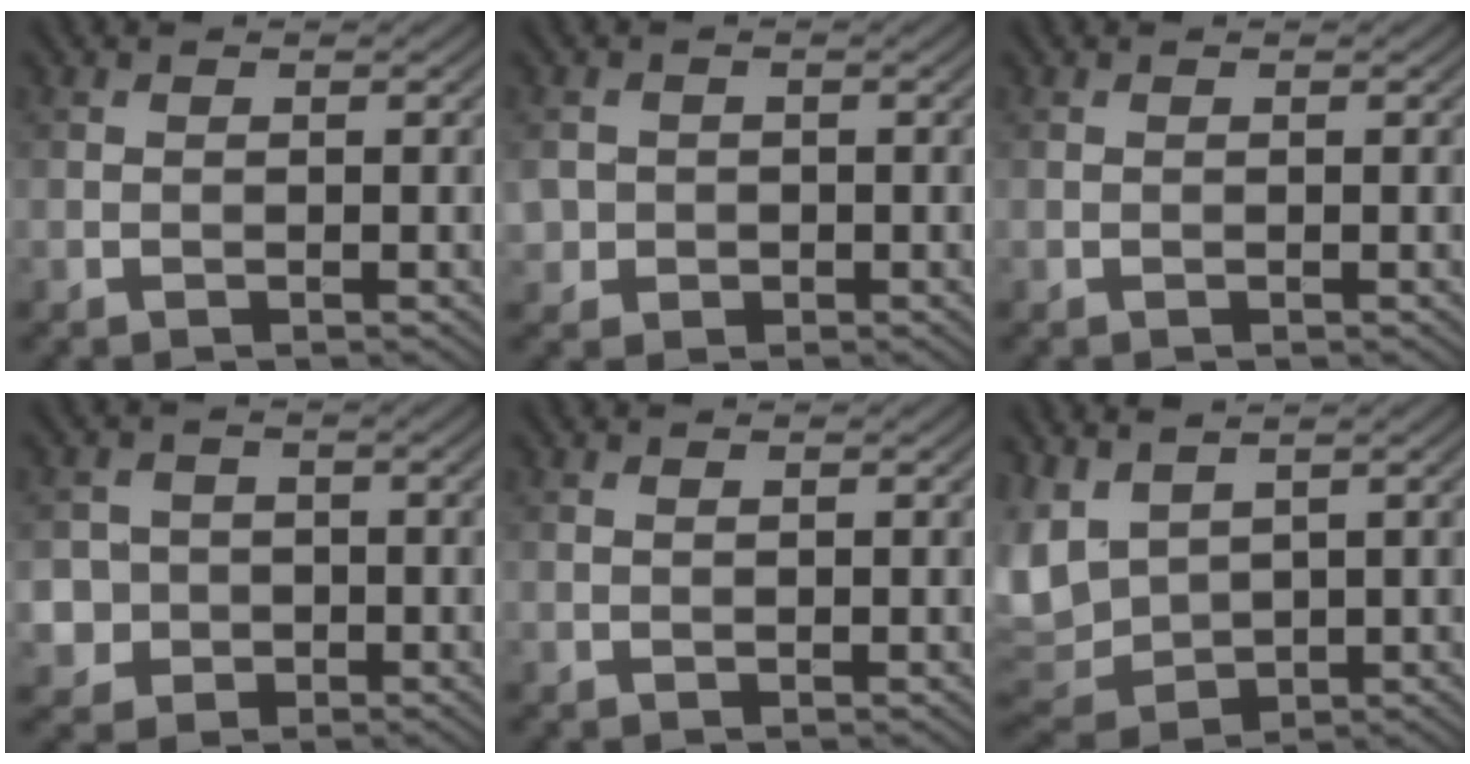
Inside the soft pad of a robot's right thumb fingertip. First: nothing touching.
{"total": 2.5, "force": [-0.4, 2.4, 0.5], "torque": [-0.013, -0.009, -0.008]}
{"total": 0.0}
{"total": 4.6, "force": [-1.1, 4.4, 0.8], "torque": [-0.021, 0.002, -0.040]}
{"total": 0.0}
{"total": 7.3, "force": [2.7, 4.7, 4.9], "torque": [-0.165, 0.001, 0.054]}